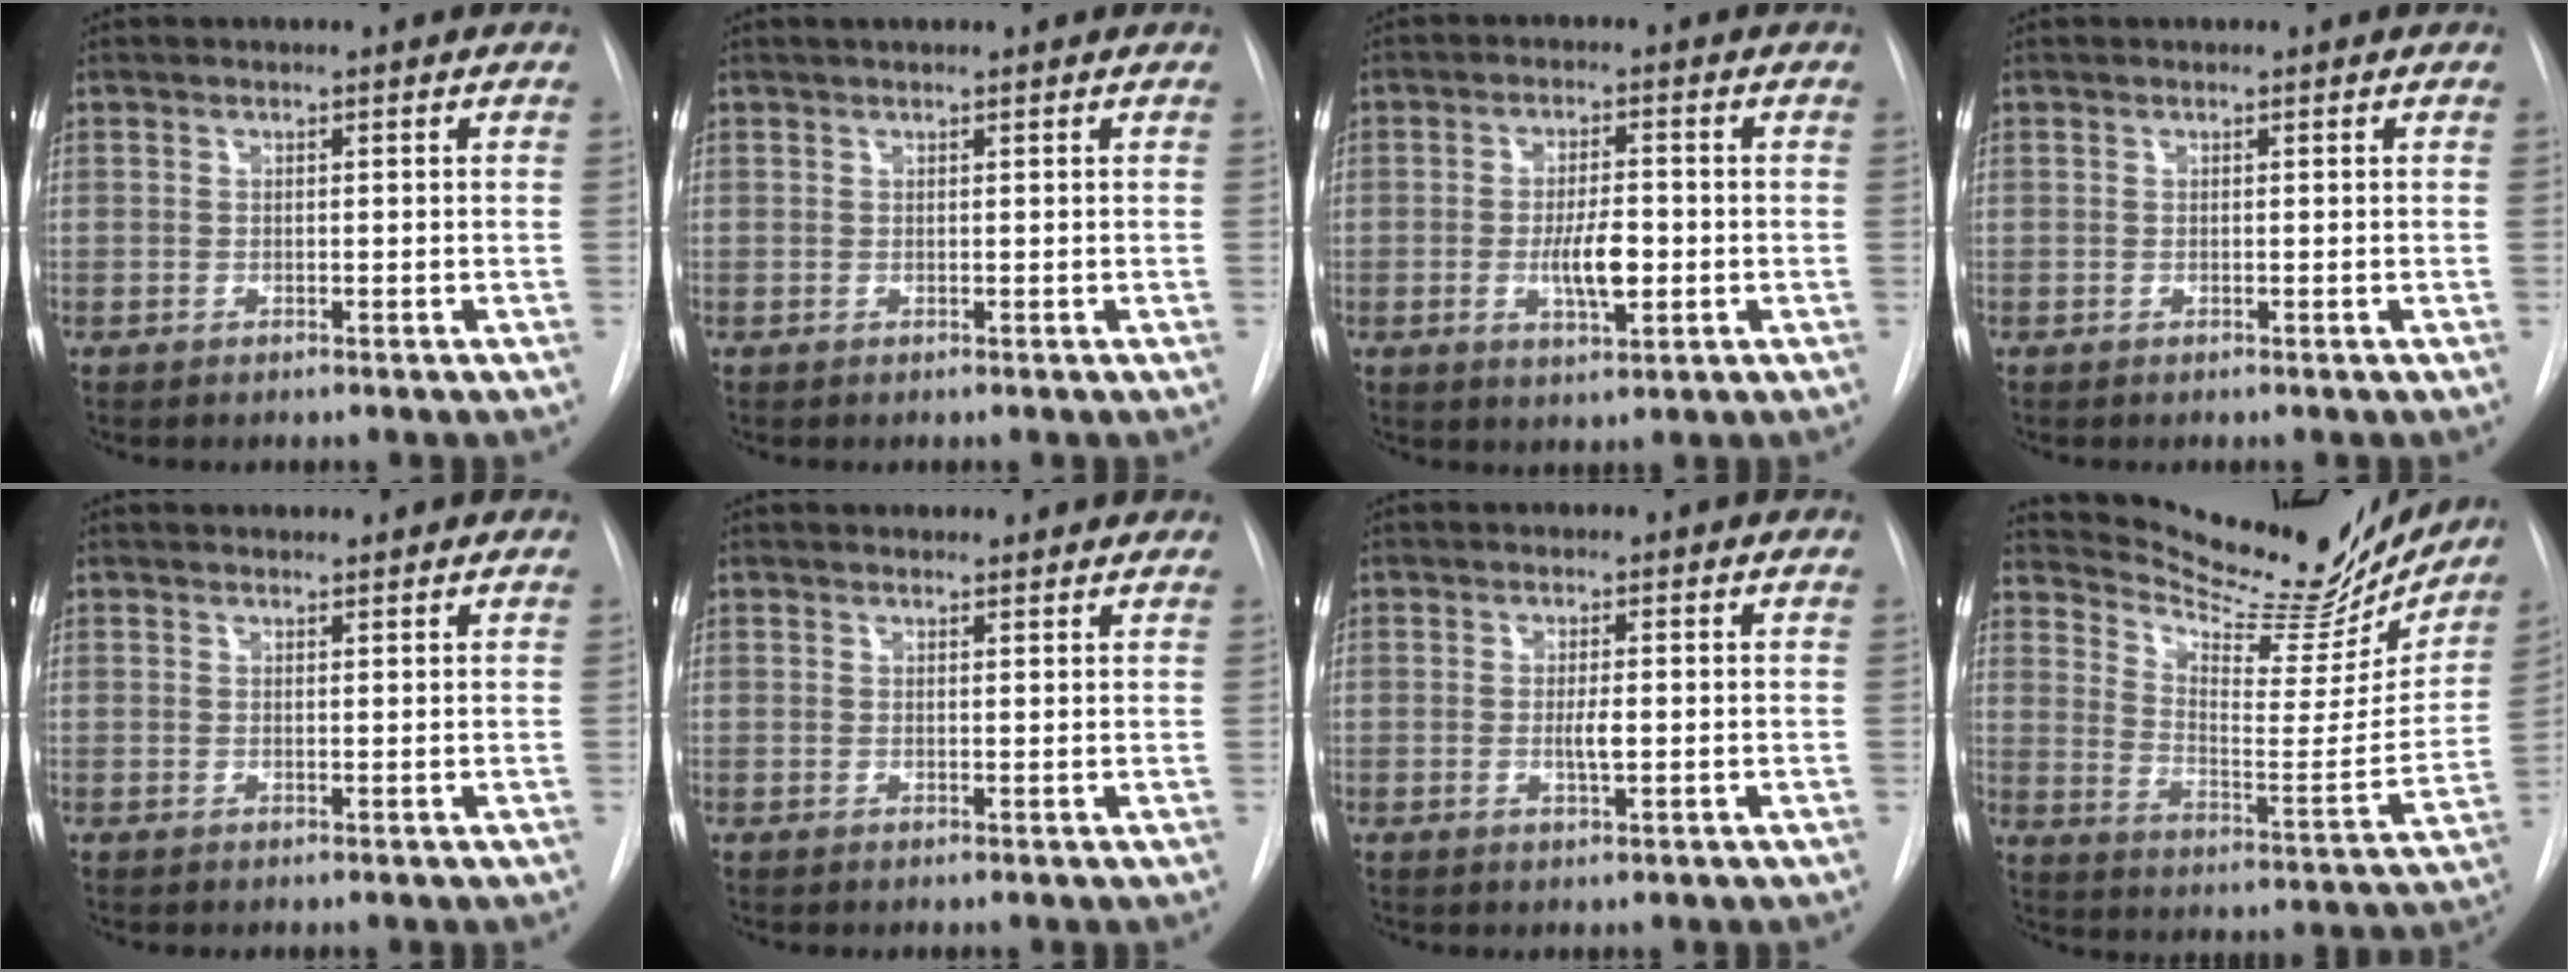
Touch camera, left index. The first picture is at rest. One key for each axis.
{"total": 1.7, "fx": 1.5, "fy": 0.2, "fz": 0.8, "tx": -0.011, "ty": 0.021, "tz": 0.024}
{"total": 5.8, "fx": -1.1, "fy": 1.8, "fz": 5.4, "tx": -0.097, "ty": -0.005, "tz": -0.016}
{"total": 0.0}
{"total": 2.3, "fx": 2.2, "fy": 0.5, "fz": 0.3, "tx": -0.008, "ty": 0.012, "tz": 0.030}
{"total": 3.3, "fx": 3.1, "fy": 1.0, "fz": 0.3, "tx": -0.003, "ty": 0.009, "tz": 0.032}
{"total": 2.1, "fx": -0.1, "fy": 0.3, "fz": 2.1, "tx": -0.040, "ty": -0.003, "tz": -0.002}
{"total": 22.3, "fx": 20.6, "fy": 4.8, "fz": 7.0, "tx": -0.105, "ty": -0.058, "tz": 0.283}